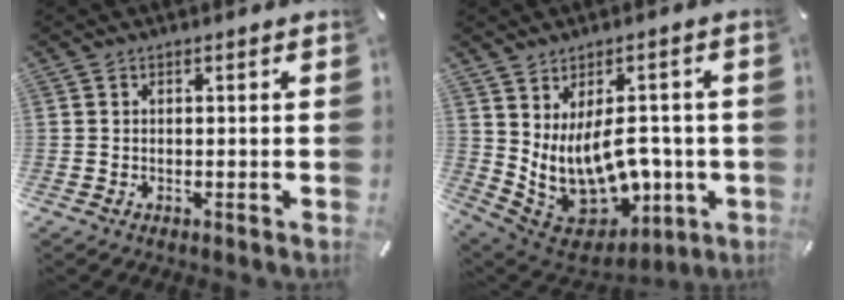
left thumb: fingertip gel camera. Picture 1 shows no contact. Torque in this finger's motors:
{"motor_torque": [2.53, 2.48, 1.33, 0.14, 0.34]}